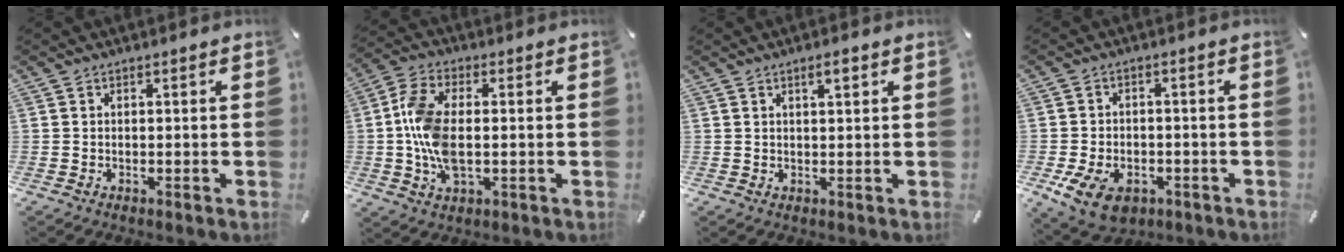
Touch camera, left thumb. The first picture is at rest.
{"total": 10.5, "force": [0.0, 5.6, 8.9], "torque": [-0.203, -0.002, -0.003]}
{"total": 2.5, "force": [1.3, 0.8, 2.0], "torque": [-0.033, 0.000, 0.019]}
{"total": 8.4, "force": [-3.7, 5.9, 4.7], "torque": [-0.105, 0.014, -0.064]}